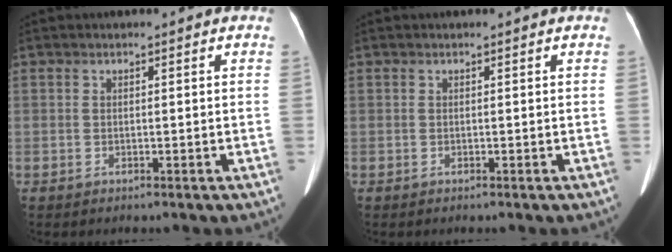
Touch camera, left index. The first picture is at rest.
{"total": 0.0}